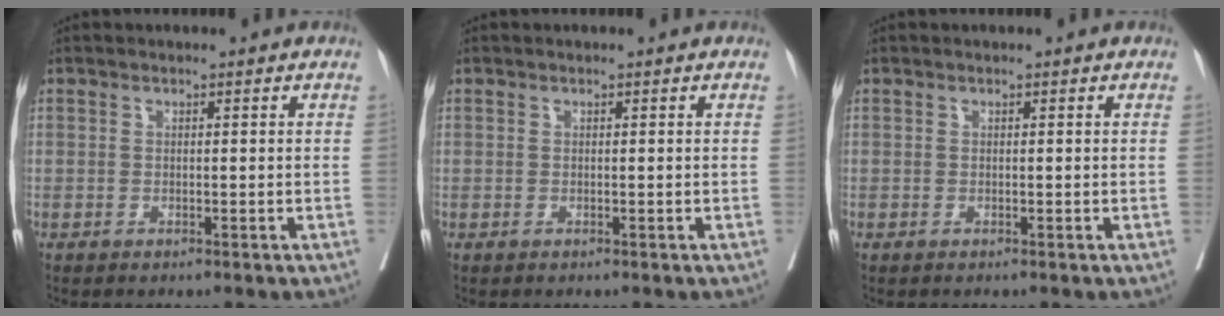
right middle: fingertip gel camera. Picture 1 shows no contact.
{"total": 0.0}
{"total": 0.0}